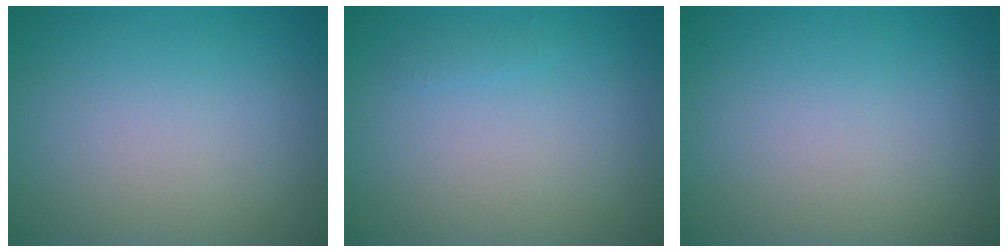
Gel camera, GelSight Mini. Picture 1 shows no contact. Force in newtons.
{"total": 0.5, "press": 0.5, "slide": 0.1}
{"total": 0.0}